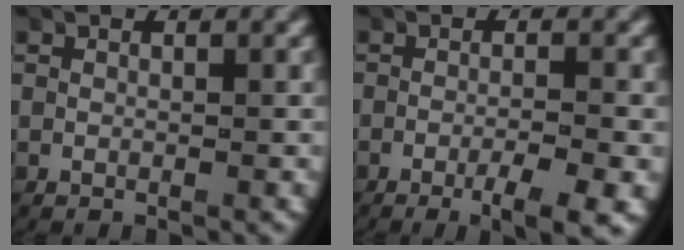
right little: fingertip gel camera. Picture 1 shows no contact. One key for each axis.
{"total": 4.7, "fx": -2.8, "fy": 0.9, "fz": 3.6, "tx": -0.047, "ty": -0.002, "tz": -0.047}